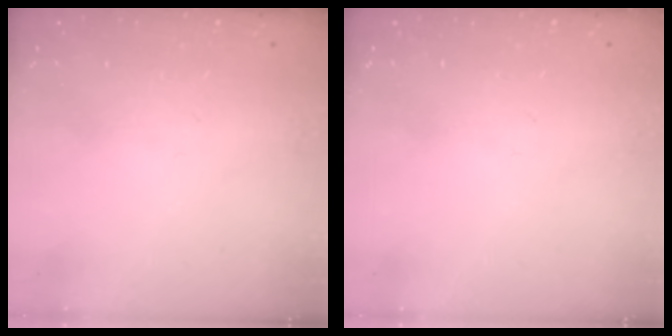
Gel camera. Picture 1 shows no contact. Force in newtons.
{"total": 0.0}